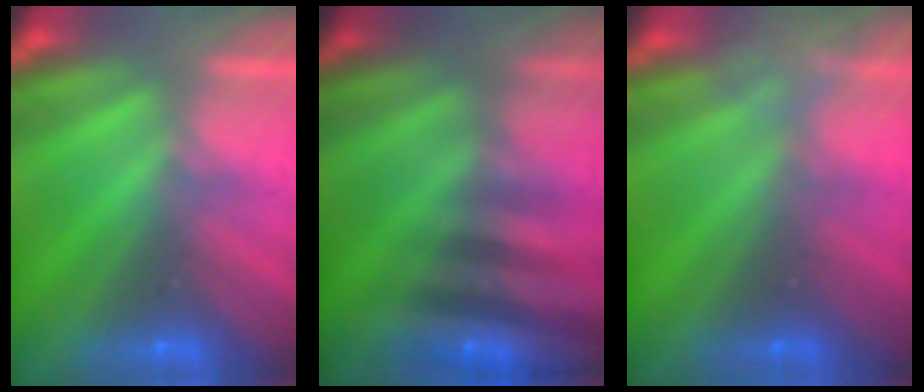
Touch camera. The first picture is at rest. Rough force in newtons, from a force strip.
{"total": 3.1}
{"total": 2.3}